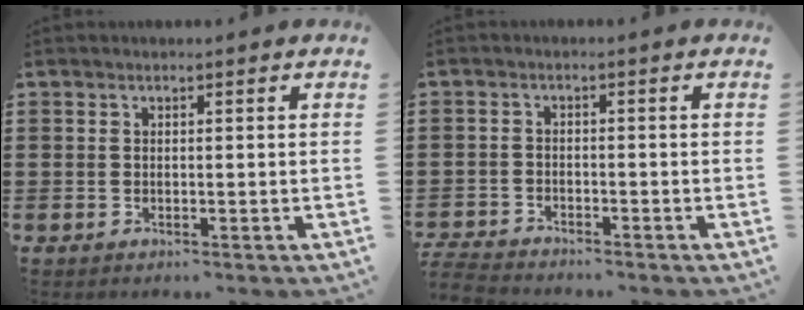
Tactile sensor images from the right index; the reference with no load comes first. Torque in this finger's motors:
{"motor_torque": [-2.14, 0.00, -1.05, -0.21]}